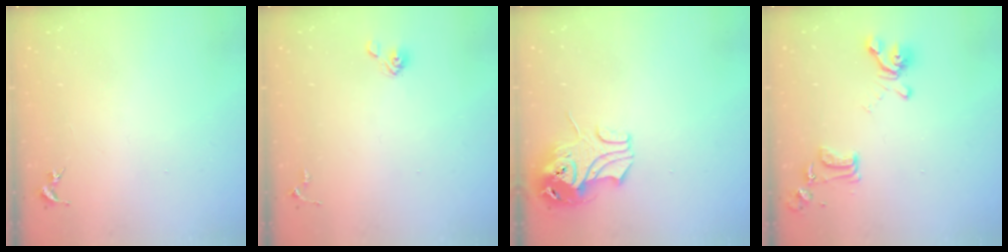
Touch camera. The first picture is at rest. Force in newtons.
{"total": 5.1, "press": 4.6, "slide": 2.2}
{"total": 10.1, "press": 10.0, "slide": 1.3}
{"total": 12.6, "press": 12.5, "slide": 1.0}